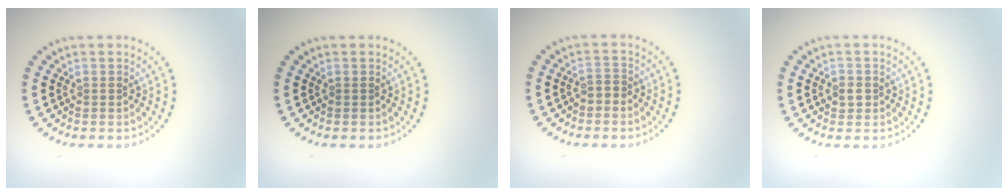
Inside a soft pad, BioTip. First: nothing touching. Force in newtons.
{"total": 0.0}
{"total": 1.1, "press": 0.9, "slide": 0.5}
{"total": 1.4, "press": 1.3, "slide": 0.4}